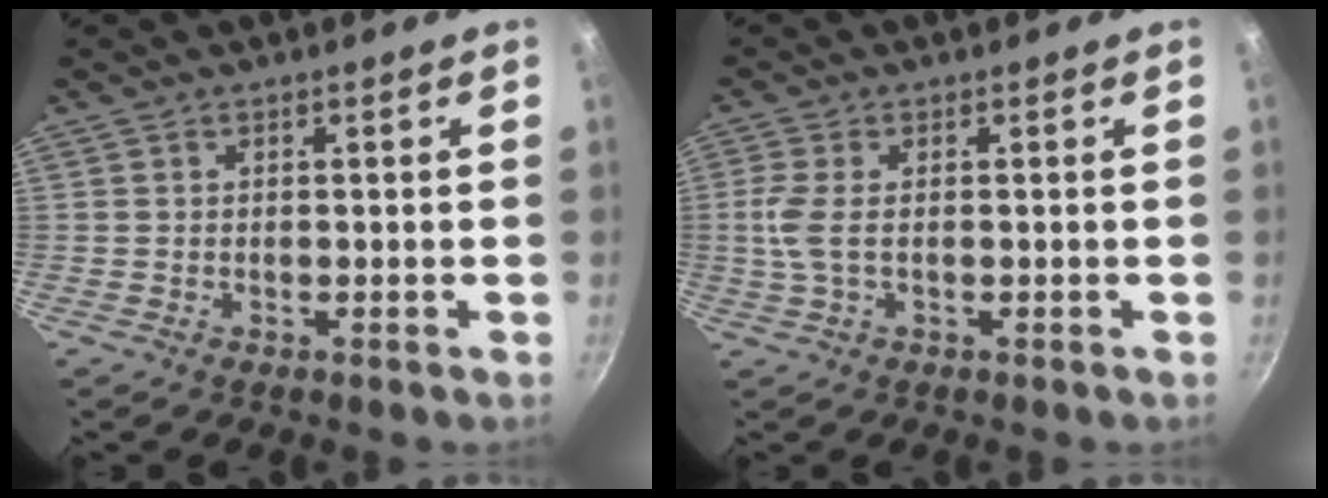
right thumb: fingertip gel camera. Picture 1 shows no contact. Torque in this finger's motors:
{"motor_torque": [-0.65, 0.72, 0.75, -0.17, 0.04]}